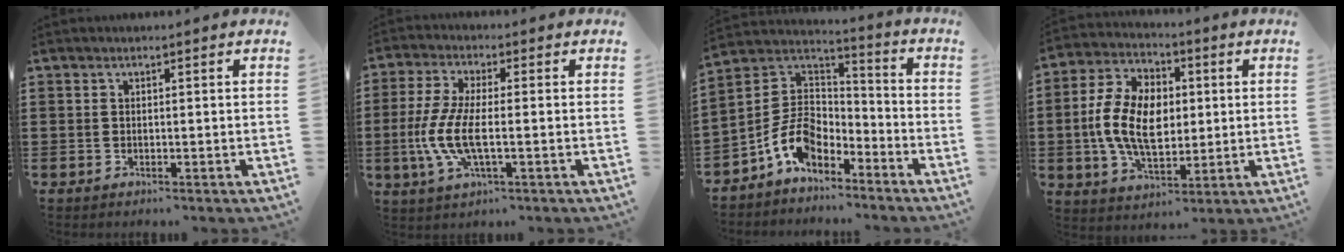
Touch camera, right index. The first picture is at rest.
{"total": 7.9, "force": [-1.8, 2.7, 7.2], "torque": [-0.172, -0.015, -0.040]}
{"total": 8.8, "force": [-4.7, 5.8, 4.6], "torque": [-0.117, 0.010, -0.097]}
{"total": 11.3, "force": [-0.2, 7.3, 8.6], "torque": [-0.195, 0.013, -0.005]}